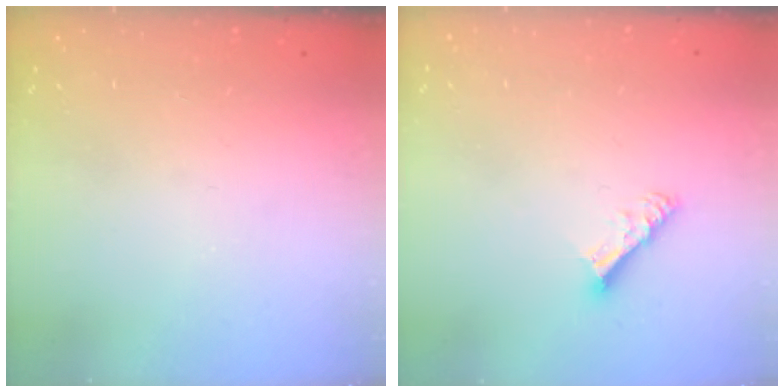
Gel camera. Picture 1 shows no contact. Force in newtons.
{"total": 5.5, "press": 5.5, "slide": 0.3}